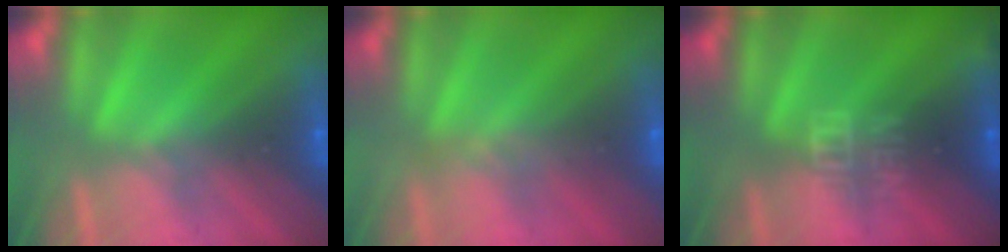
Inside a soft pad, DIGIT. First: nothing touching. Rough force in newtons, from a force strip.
{"total": 3.8}
{"total": 3.3}